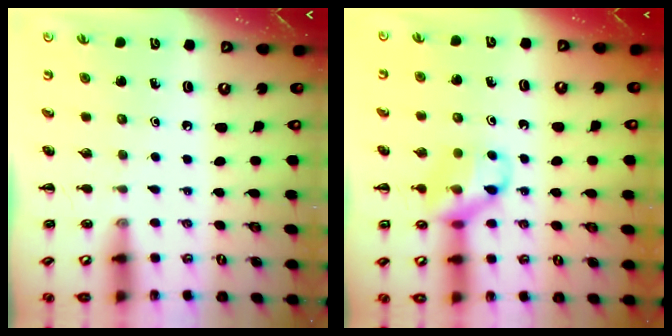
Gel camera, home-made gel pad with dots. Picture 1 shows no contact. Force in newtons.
{"total": 13.0, "press": 12.9, "slide": 1.5}